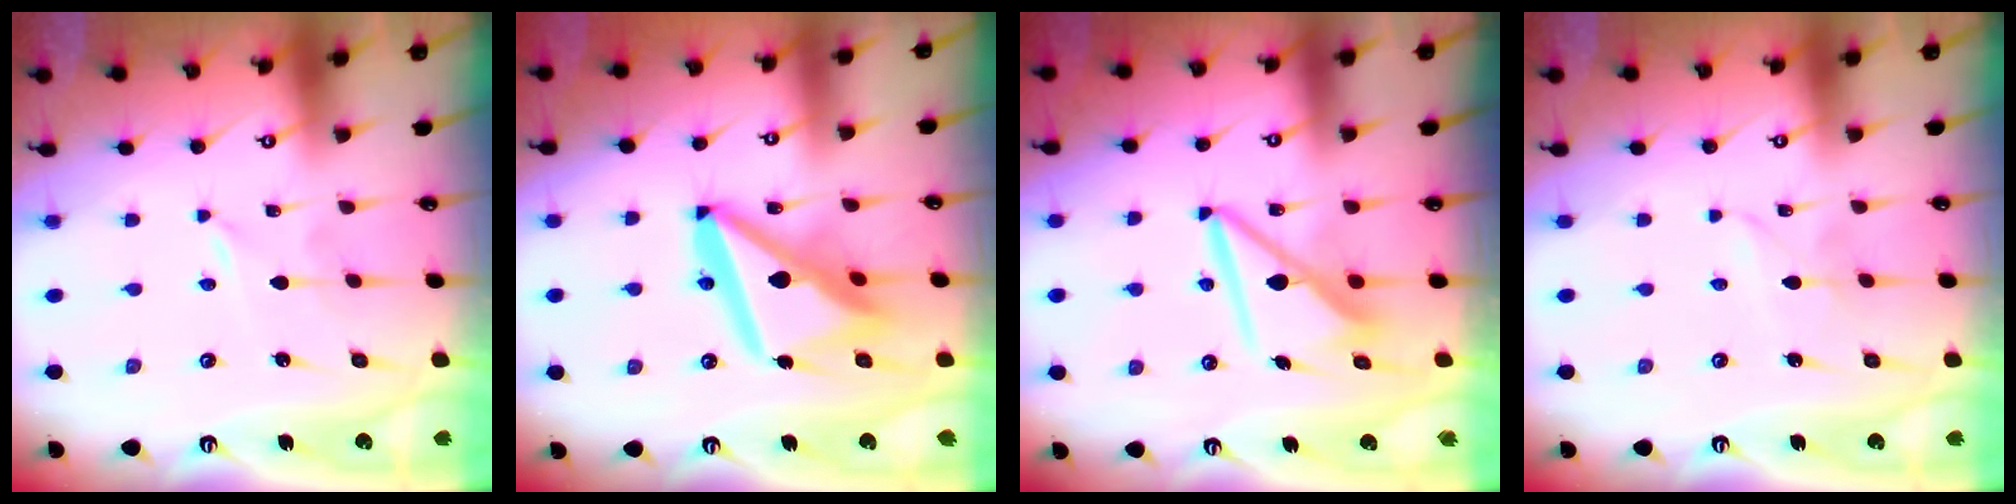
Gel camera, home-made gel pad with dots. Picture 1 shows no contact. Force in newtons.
{"total": 17.6, "press": 17.5, "slide": 2.2}
{"total": 9.4, "press": 9.3, "slide": 0.7}
{"total": 2.1, "press": 2.1, "slide": 0.2}